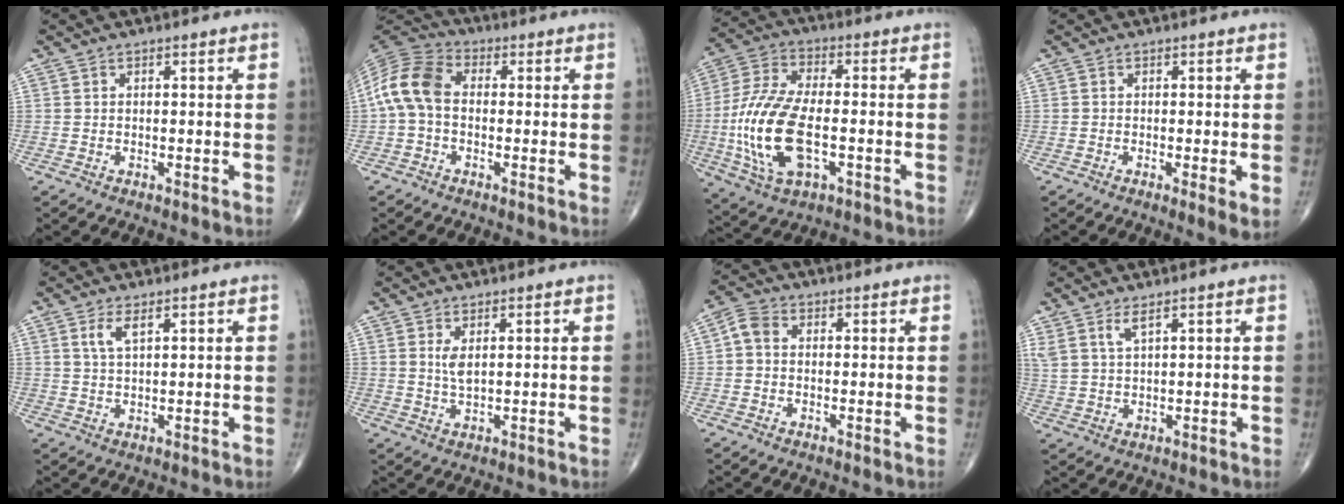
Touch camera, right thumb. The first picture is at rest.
{"total": 10.2, "force": [-0.2, 6.9, 7.5], "torque": [-0.149, 0.027, -0.019]}
{"total": 17.4, "force": [-3.2, 8.3, 15.0], "torque": [-0.320, 0.014, -0.057]}
{"total": 2.6, "force": [-0.4, 0.4, 2.5], "torque": [-0.046, -0.011, -0.012]}
{"total": 3.2, "force": [1.6, 1.1, 2.5], "torque": [-0.054, -0.002, 0.036]}
{"total": 2.6, "force": [0.9, 0.8, 2.3], "torque": [-0.048, -0.009, 0.025]}
{"total": 3.5, "force": [0.0, 2.7, 2.3], "torque": [-0.041, 0.010, -0.009]}
{"total": 3.5, "force": [2.4, 0.7, 2.4], "torque": [-0.057, -0.012, 0.056]}